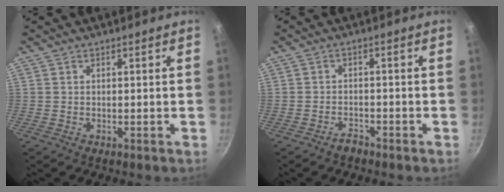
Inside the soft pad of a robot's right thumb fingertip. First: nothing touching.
{"total": 2.1, "force": [-1.8, 0.9, 0.6], "torque": [0.000, 0.025, -0.027]}